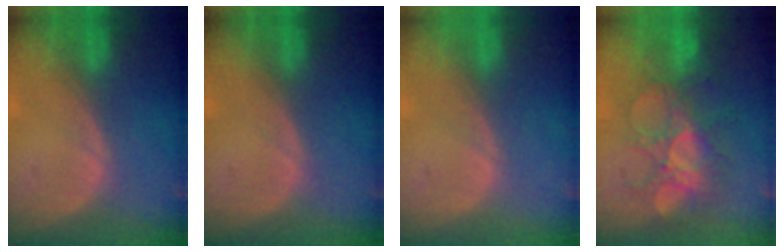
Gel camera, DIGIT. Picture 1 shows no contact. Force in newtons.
{"total": 0.0}
{"total": 0.0}
{"total": 8.5, "press": 8.3, "slide": 1.8}